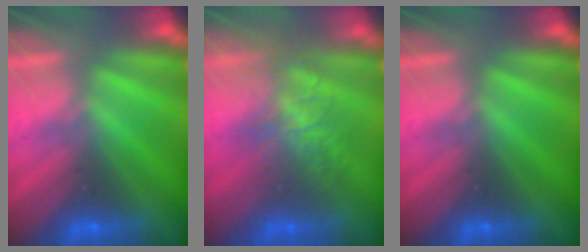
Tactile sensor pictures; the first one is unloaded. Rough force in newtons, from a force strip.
{"total": 4.4}
{"total": 0.0}